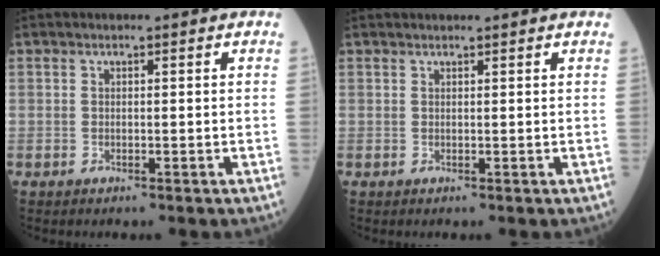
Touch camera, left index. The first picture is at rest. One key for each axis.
{"total": 2.2, "fx": 2.1, "fy": -0.2, "fz": 0.6, "tx": -0.008, "ty": 0.020, "tz": 0.031}